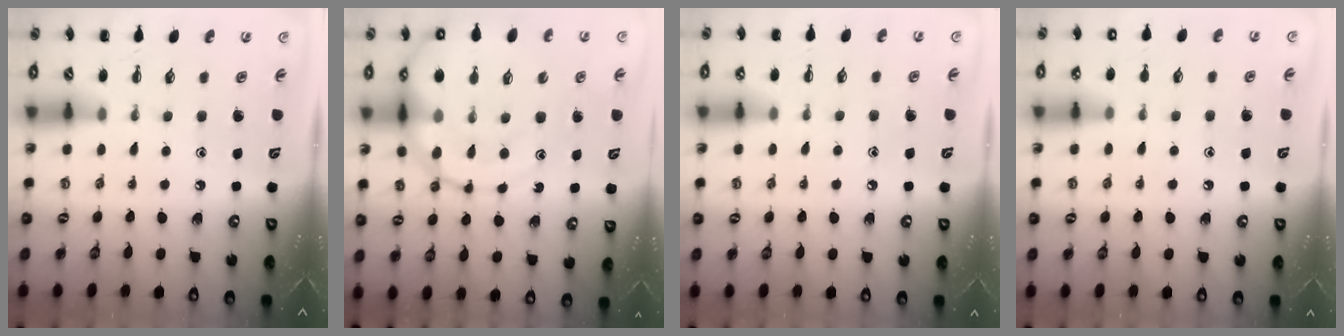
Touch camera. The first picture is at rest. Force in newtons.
{"total": 20.6, "press": 20.3, "slide": 3.6}
{"total": 5.3, "press": 5.0, "slide": 1.7}
{"total": 7.0, "press": 6.8, "slide": 1.8}